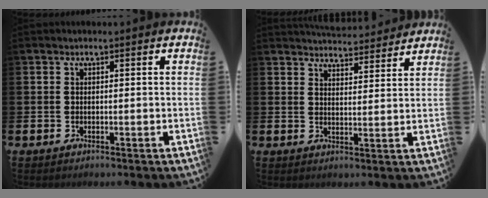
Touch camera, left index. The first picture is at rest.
{"total": 5.0, "force": [5.0, 0.6, 0.0], "torque": [-0.003, -0.034, 0.089]}